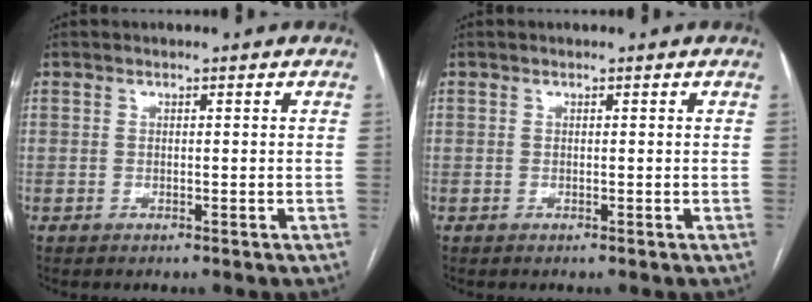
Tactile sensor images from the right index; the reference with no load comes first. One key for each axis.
{"total": 0.0}